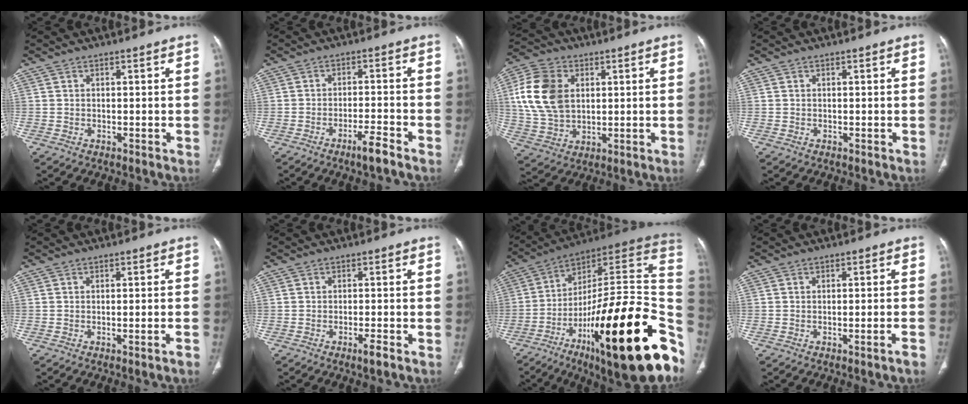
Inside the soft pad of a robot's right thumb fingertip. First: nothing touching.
{"total": 4.6, "force": [-3.3, 0.4, 3.1], "torque": [-0.062, 0.020, -0.057]}
{"total": 14.9, "force": [3.1, 10.5, 10.1], "torque": [-0.194, 0.001, 0.063]}
{"total": 0.0}
{"total": 2.1, "force": [-1.4, -0.1, 1.6], "torque": [-0.034, 0.004, -0.016]}
{"total": 2.8, "force": [-1.8, 0.3, 2.1], "torque": [-0.042, 0.006, -0.032]}
{"total": 37.8, "force": [-13.9, 10.9, 33.4], "torque": [-0.394, 0.068, -0.211]}
{"total": 2.5, "force": [-1.7, -0.1, 1.9], "torque": [-0.038, 0.007, -0.020]}